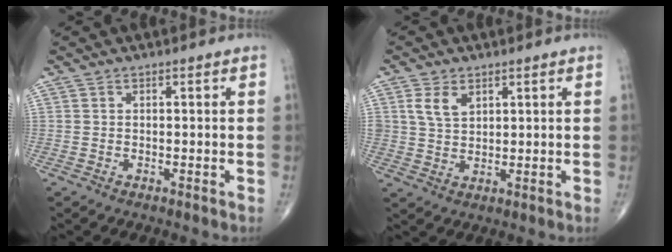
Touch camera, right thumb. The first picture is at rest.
{"total": 4.8, "force": [2.2, 3.1, 2.9], "torque": [-0.045, -0.009, 0.047]}